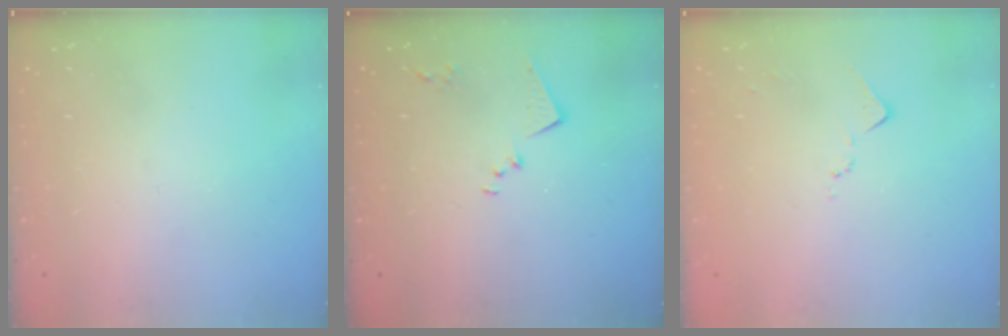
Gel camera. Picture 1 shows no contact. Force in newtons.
{"total": 8.4, "press": 8.4, "slide": 0.6}
{"total": 6.6, "press": 6.6, "slide": 0.7}